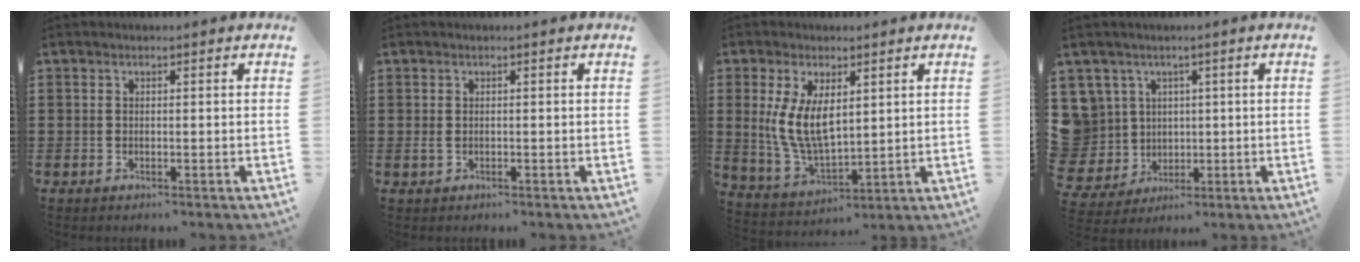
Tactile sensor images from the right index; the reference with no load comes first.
{"total": 0.8, "force": [-0.2, 0.5, 0.5], "torque": [-0.020, -0.001, -0.007]}
{"total": 8.4, "force": [1.8, 4.4, 6.9], "torque": [-0.158, 0.002, 0.031]}
{"total": 7.8, "force": [1.9, 7.5, 0.9], "torque": [-0.076, -0.006, 0.042]}